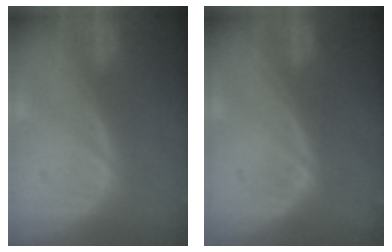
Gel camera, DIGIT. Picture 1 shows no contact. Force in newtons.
{"total": 0.7, "press": 0.6, "slide": 0.2}